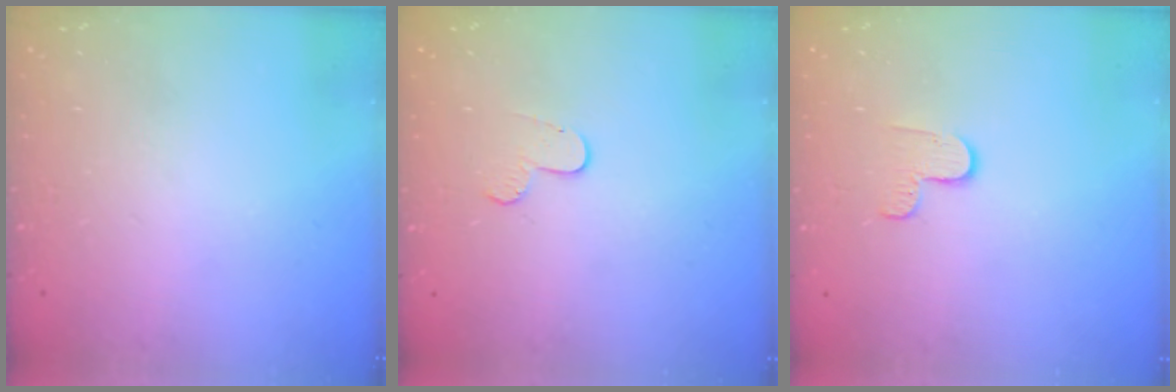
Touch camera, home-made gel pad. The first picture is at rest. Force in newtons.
{"total": 5.7, "press": 5.7, "slide": 0.5}
{"total": 3.8, "press": 3.8, "slide": 0.4}